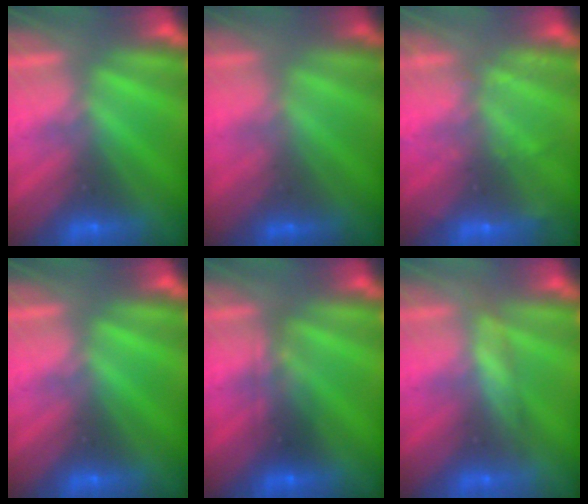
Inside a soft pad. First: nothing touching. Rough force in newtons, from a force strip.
{"total": 1.2}
{"total": 2.3}
{"total": 0.0}
{"total": 2.3}
{"total": 2.4}